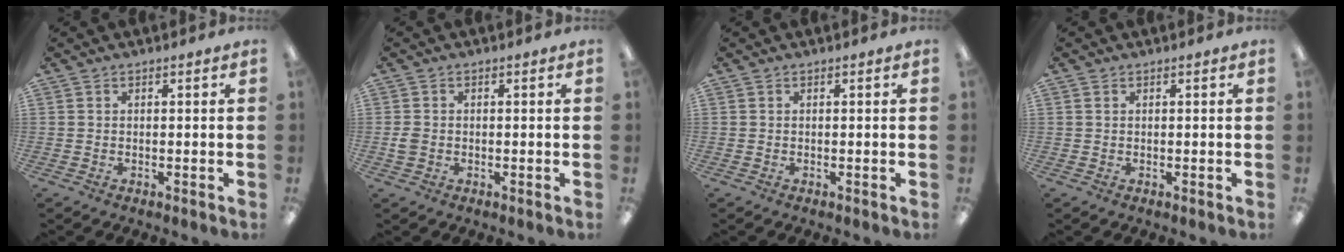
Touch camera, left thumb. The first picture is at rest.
{"total": 2.2, "force": [-0.3, 1.9, 1.1], "torque": [-0.019, 0.005, -0.006]}
{"total": 0.0}
{"total": 0.8, "force": [0.4, 0.6, 0.4], "torque": [-0.009, 0.003, 0.007]}